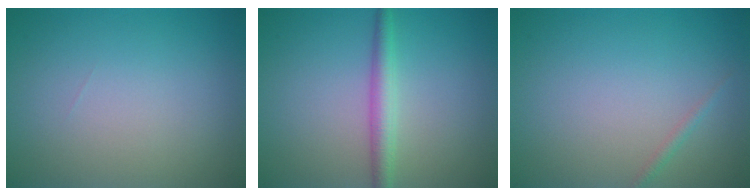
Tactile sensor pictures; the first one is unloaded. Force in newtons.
{"total": 2.5, "press": 2.5, "slide": 0.0}
{"total": 0.7, "press": 0.7, "slide": 0.0}